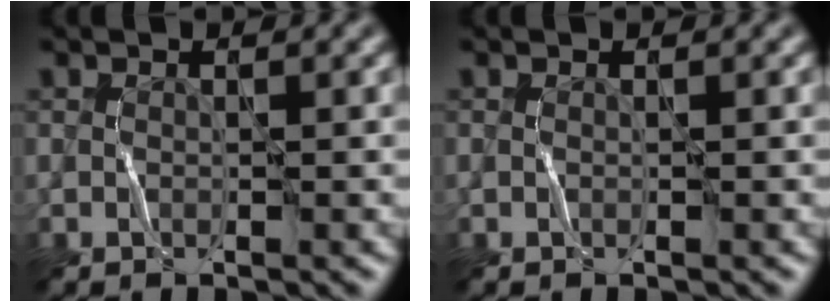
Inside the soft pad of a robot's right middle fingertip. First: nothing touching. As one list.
[{"total": 0.0}]